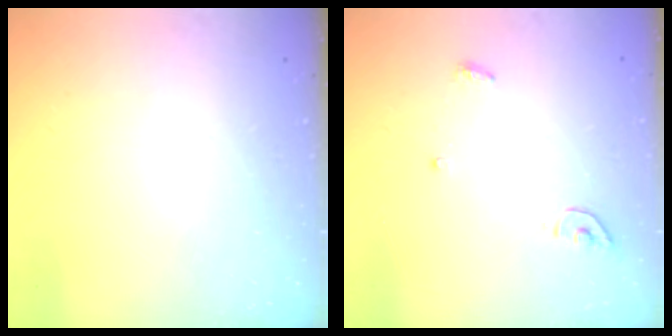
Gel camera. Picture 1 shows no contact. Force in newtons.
{"total": 3.8, "press": 3.7, "slide": 0.3}